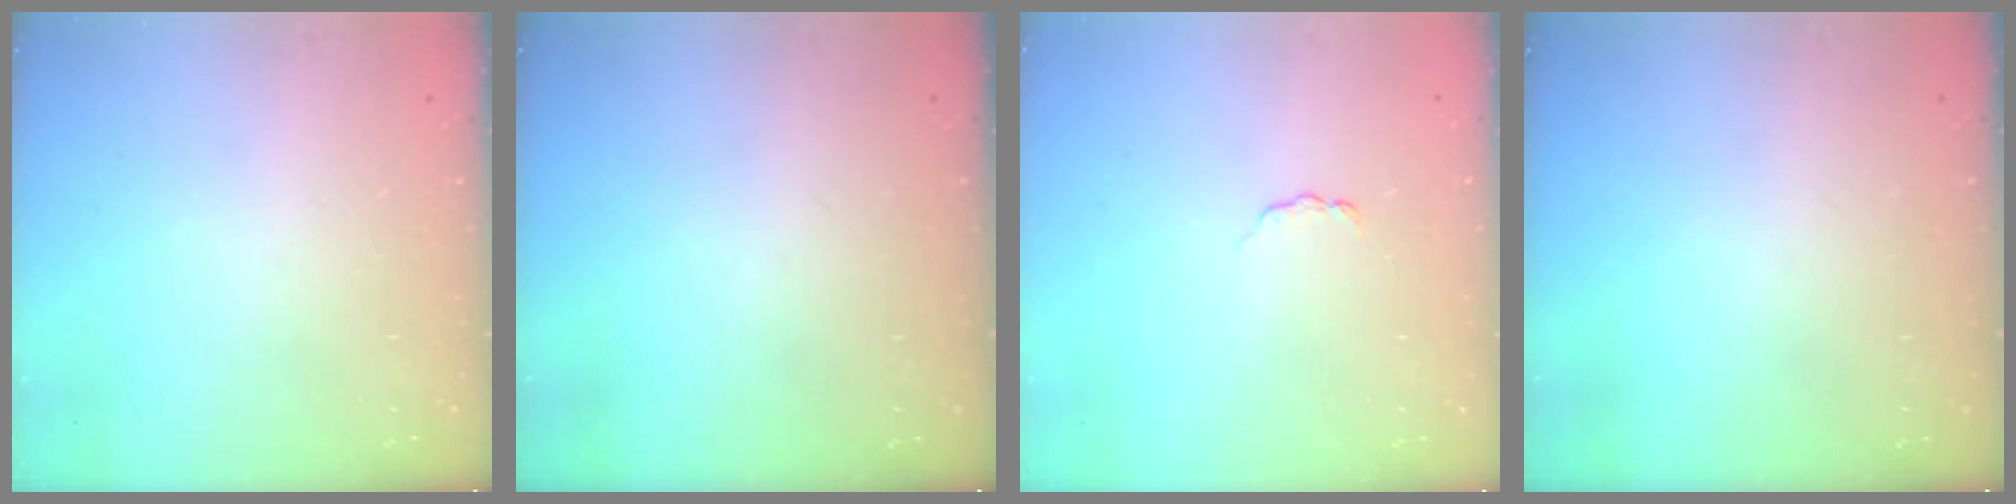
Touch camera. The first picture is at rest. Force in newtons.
{"total": 0.0}
{"total": 3.7, "press": 3.6, "slide": 0.4}
{"total": 0.0}